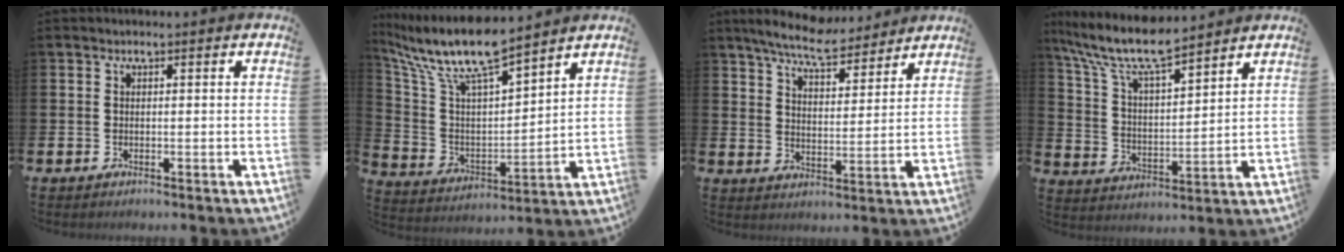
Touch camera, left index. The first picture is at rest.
{"total": 10.0, "force": [8.9, 1.2, 4.4], "torque": [-0.130, -0.056, 0.152]}
{"total": 7.7, "force": [7.1, 1.5, 2.6], "torque": [-0.065, -0.036, 0.126]}
{"total": 10.0, "force": [8.7, 1.8, 4.5], "torque": [-0.126, -0.042, 0.154]}